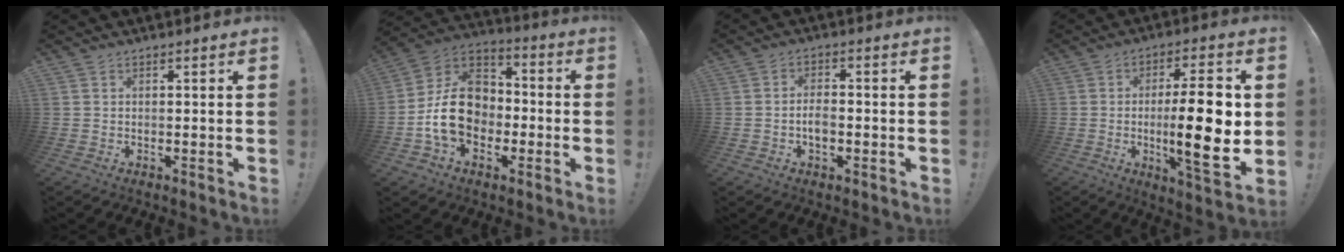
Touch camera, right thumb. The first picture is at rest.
{"total": 16.3, "force": [-3.5, 13.0, 9.4], "torque": [-0.159, 0.035, -0.054]}
{"total": 3.9, "force": [-1.1, 2.4, 2.9], "torque": [-0.049, 0.004, -0.022]}
{"total": 18.1, "force": [-0.6, 4.1, 17.6], "torque": [-0.283, -0.010, -0.014]}